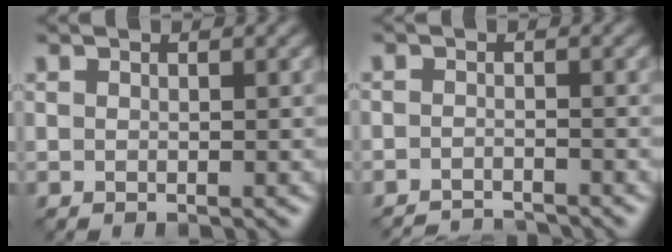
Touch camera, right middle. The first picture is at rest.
{"total": 3.1, "force": [-3.0, 0.4, 0.7], "torque": [-0.009, -0.006, -0.053]}